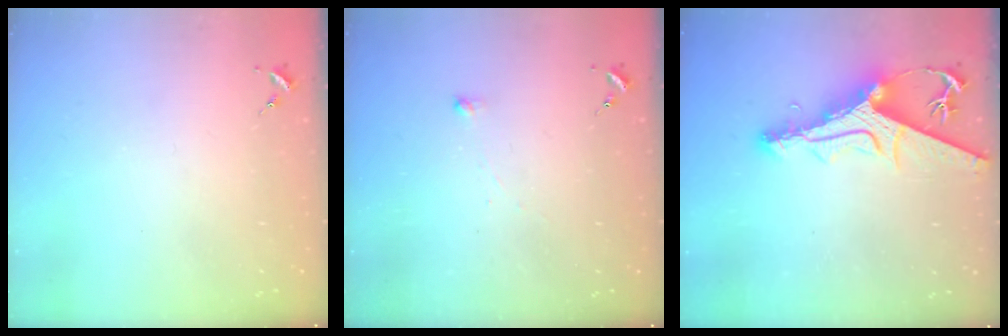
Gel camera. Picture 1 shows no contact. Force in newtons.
{"total": 2.5, "press": 2.5, "slide": 0.2}
{"total": 11.8, "press": 11.8, "slide": 1.4}